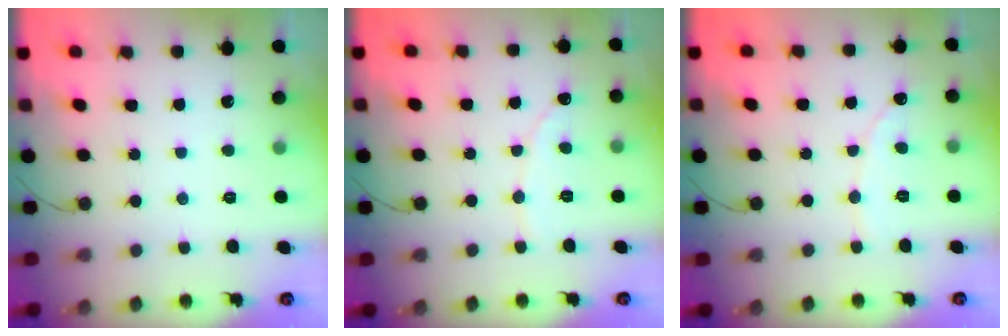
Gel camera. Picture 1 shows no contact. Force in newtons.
{"total": 2.5, "press": 2.5, "slide": 0.1}
{"total": 2.5, "press": 2.5, "slide": 0.1}